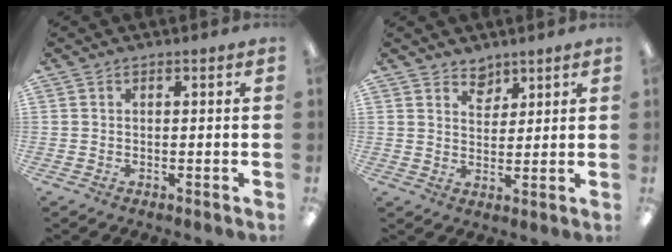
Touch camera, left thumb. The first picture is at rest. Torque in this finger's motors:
{"motor_torque": [-0.35, 0.26, -0.14, -0.15, 0.09]}